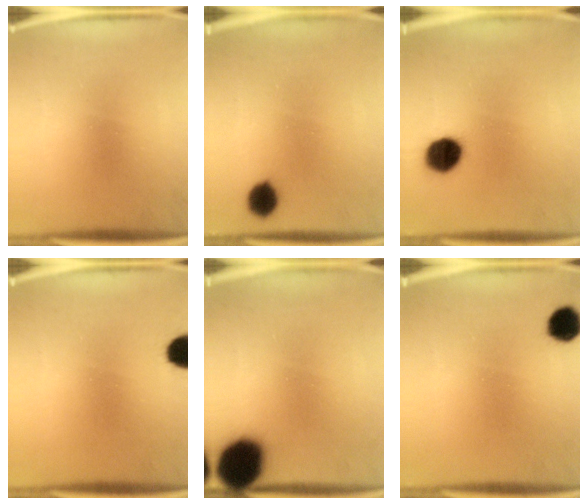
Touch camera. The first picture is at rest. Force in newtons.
{"total": 6.2}
{"total": 8.6}
{"total": 6.4}
{"total": 16.3}
{"total": 5.7}